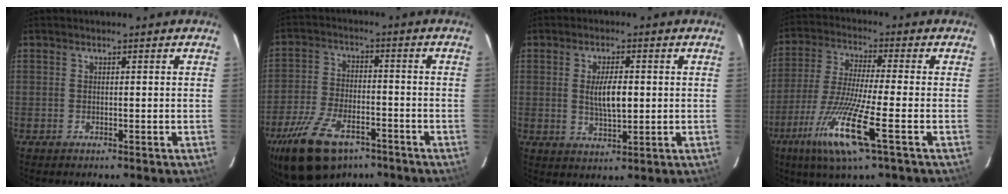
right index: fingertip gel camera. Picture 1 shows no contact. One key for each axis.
{"total": 16.2, "fx": -10.6, "fy": 8.1, "fz": 9.3, "tx": -0.212, "ty": -0.023, "tz": -0.185}
{"total": 5.9, "fx": 0.5, "fy": 2.1, "fz": 5.5, "tx": -0.098, "ty": -0.003, "tz": 0.014}
{"total": 14.3, "fx": -6.5, "fy": 0.5, "fz": 12.8, "tx": -0.273, "ty": -0.027, "tz": -0.126}